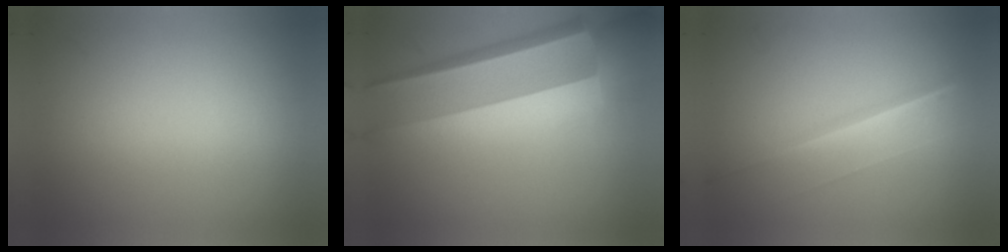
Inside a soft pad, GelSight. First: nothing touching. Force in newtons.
{"total": 7.7}
{"total": 1.3}